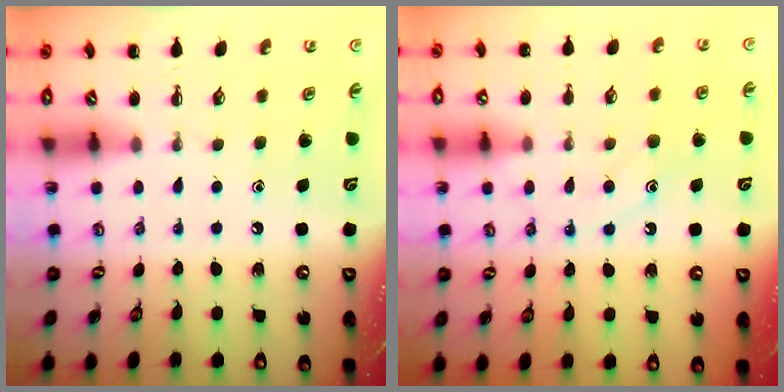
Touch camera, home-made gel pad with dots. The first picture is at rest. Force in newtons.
{"total": 10.7, "press": 10.6, "slide": 0.9}